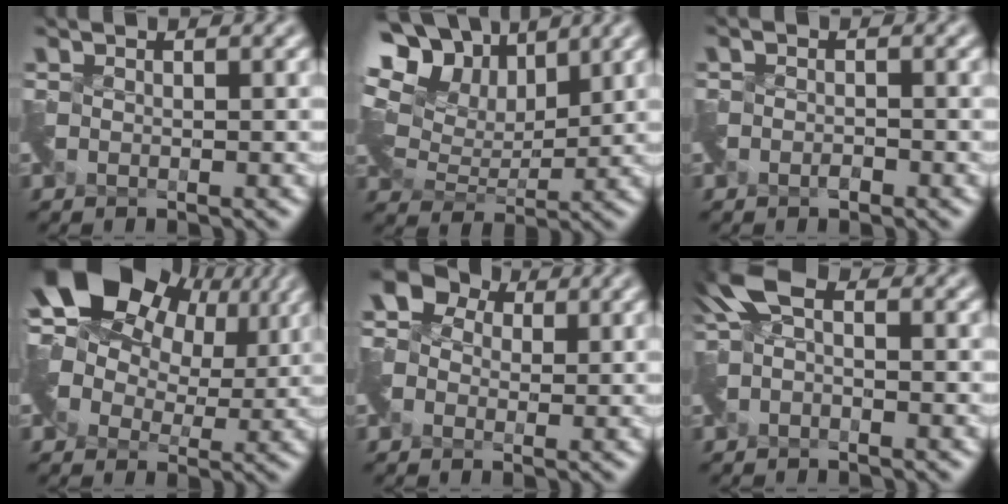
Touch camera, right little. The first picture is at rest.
{"total": 12.5, "force": [7.8, 7.3, 6.5], "torque": [-0.133, 0.037, 0.109]}
{"total": 0.9, "force": [-0.8, 0.4, 0.0], "torque": [-0.002, -0.007, -0.015]}
{"total": 12.8, "force": [6.1, 8.0, 8.0], "torque": [-0.133, 0.033, 0.093]}
{"total": 4.5, "force": [0.3, 3.8, 2.3], "torque": [-0.051, 0.013, 0.004]}
{"total": 2.7, "force": [-0.5, 1.5, 2.1], "torque": [-0.047, 0.002, -0.020]}